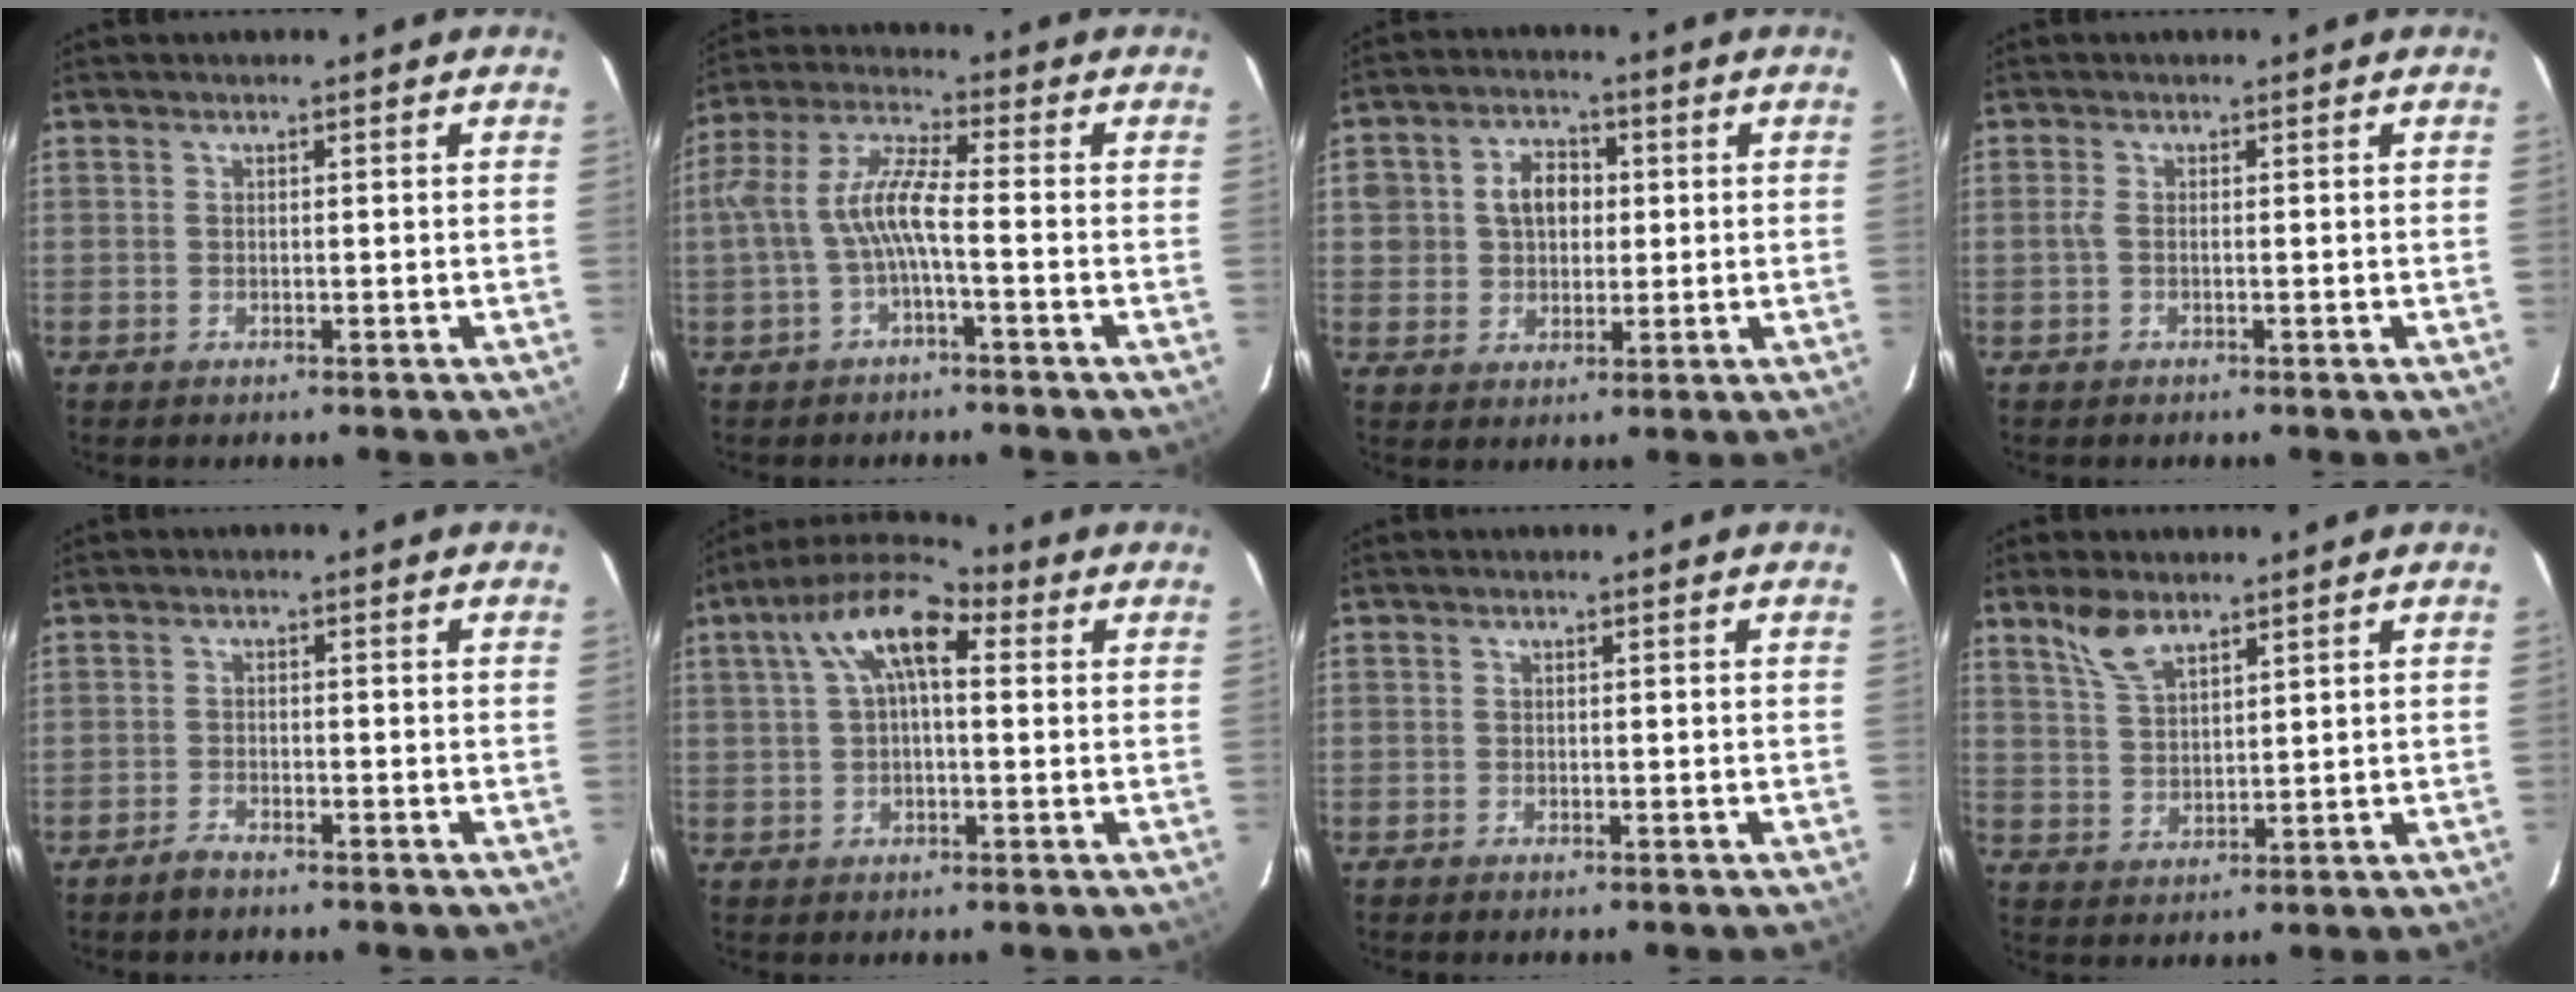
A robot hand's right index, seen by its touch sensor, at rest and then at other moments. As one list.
[{"total": 8.3, "force": [-2.0, 1.6, 7.9], "torque": [-0.183, 0.012, -0.034]}, {"total": 7.2, "force": [0.8, 6.0, 3.9], "torque": [-0.076, 0.026, 0.018]}, {"total": 1.0, "force": [-0.2, 0.0, 0.9], "torque": [-0.020, 0.001, -0.007]}, {"total": 2.3, "force": [-2.1, 0.5, 0.8], "torque": [-0.028, 0.001, -0.040]}, {"total": 10.7, "force": [2.9, 4.6, 9.2], "torque": [-0.174, 0.037, 0.041]}, {"total": 1.1, "force": [-0.8, 0.8, 0.0], "torque": [-0.004, 0.002, -0.014]}, {"total": 5.7, "force": [4.2, 2.1, 3.2], "torque": [-0.063, 0.005, 0.090]}]